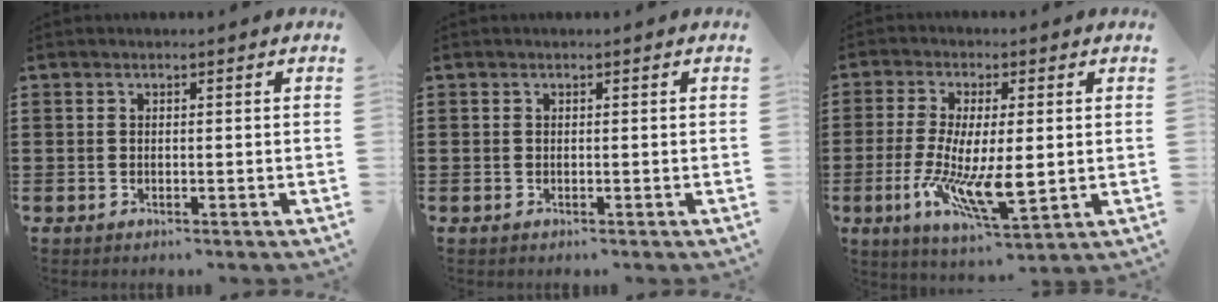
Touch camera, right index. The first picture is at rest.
{"total": 0.0}
{"total": 10.0, "force": [-1.5, 3.4, 9.3], "torque": [-0.187, -0.010, -0.021]}